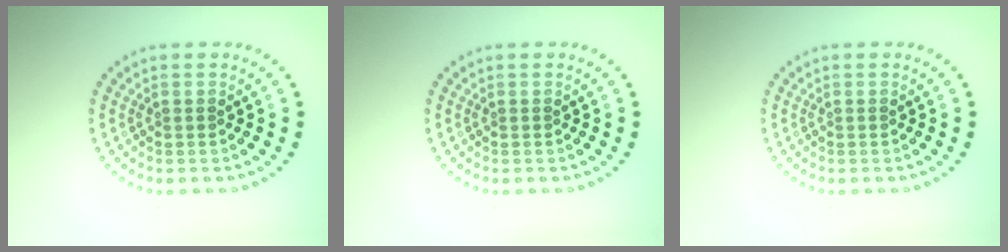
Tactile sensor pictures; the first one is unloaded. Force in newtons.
{"total": 0.0}
{"total": 0.0}